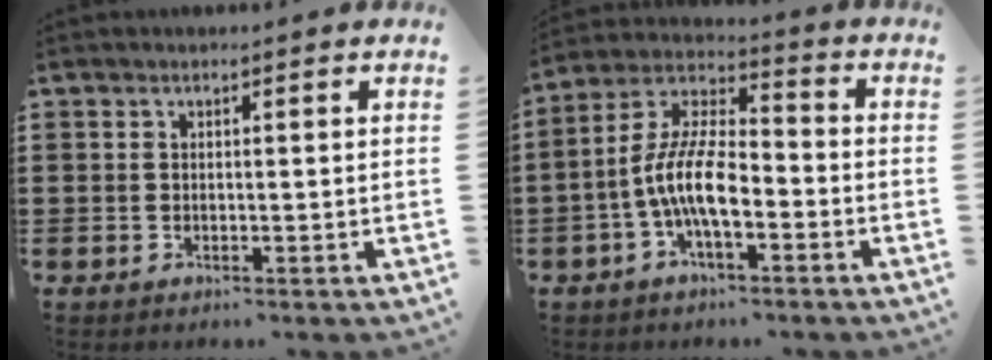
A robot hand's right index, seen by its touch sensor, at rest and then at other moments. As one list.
[{"total": 10.5, "force": [-3.5, 4.0, 9.1], "torque": [-0.207, -0.008, -0.070]}]